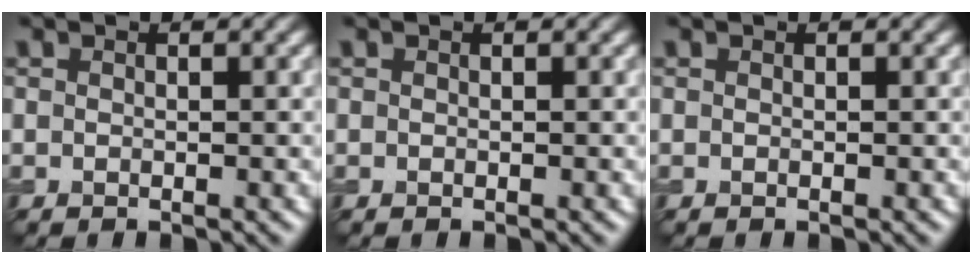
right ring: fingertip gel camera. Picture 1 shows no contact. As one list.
[{"total": 0.0}, {"total": 0.0}]